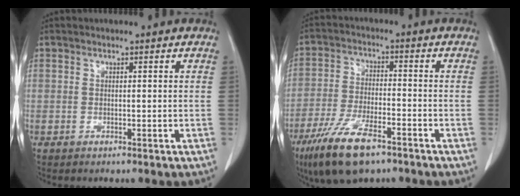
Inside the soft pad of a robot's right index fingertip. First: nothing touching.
{"total": 11.6, "force": [-7.6, 3.2, 8.1], "torque": [-0.160, -0.020, -0.134]}